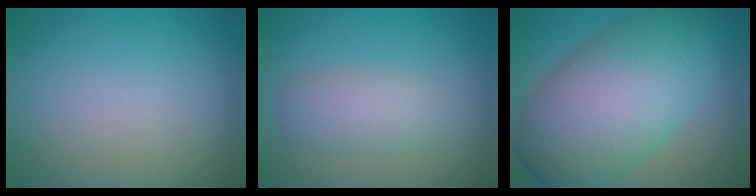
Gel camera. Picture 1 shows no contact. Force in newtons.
{"total": 3.0, "press": 3.0, "slide": 0.1}
{"total": 12.2, "press": 12.2, "slide": 0.3}